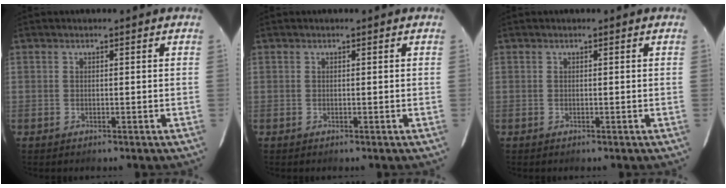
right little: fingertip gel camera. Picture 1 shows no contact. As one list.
[{"total": 0.0}, {"total": 0.0}]